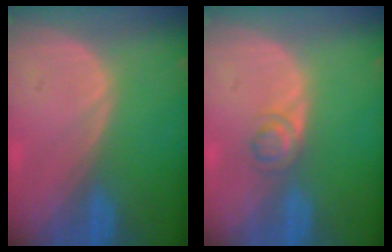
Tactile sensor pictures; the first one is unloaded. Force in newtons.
{"total": 2.7, "press": 2.7, "slide": 0.2}